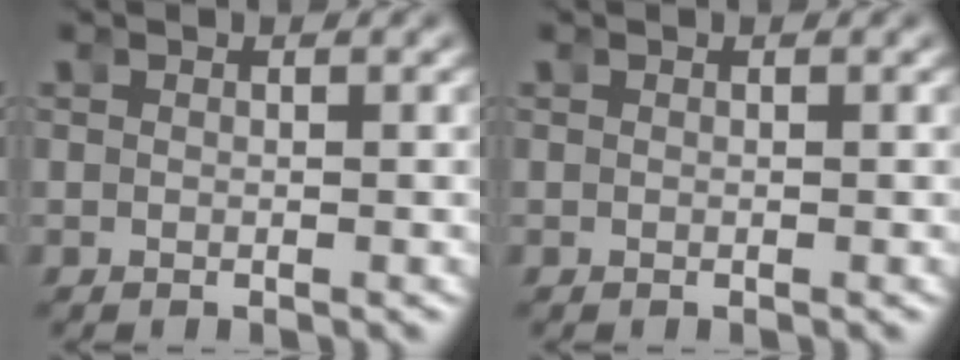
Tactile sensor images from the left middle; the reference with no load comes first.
{"total": 0.0}